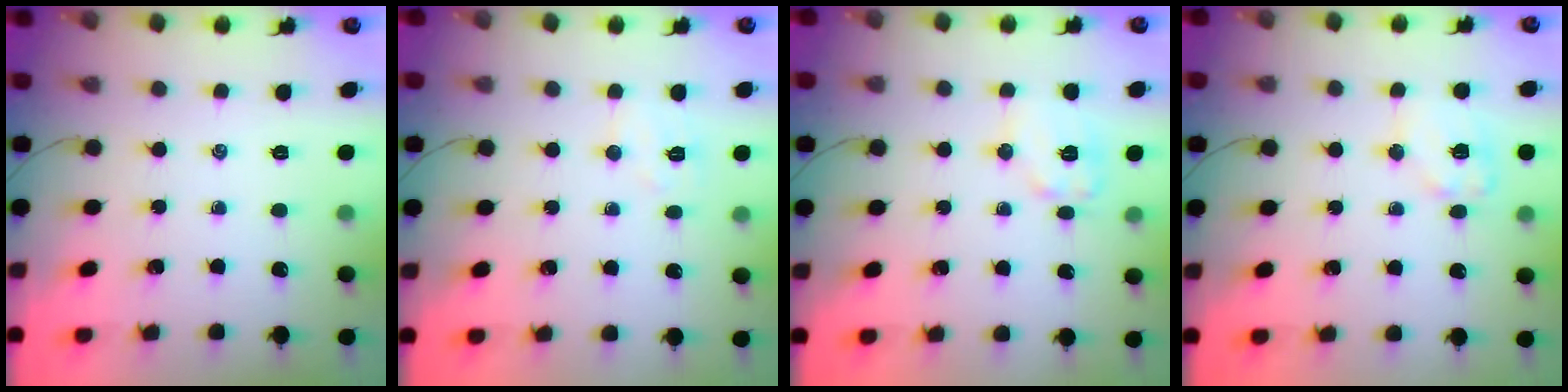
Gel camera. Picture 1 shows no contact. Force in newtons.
{"total": 6.2, "press": 6.1, "slide": 1.3}
{"total": 8.5, "press": 8.5, "slide": 0.1}
{"total": 9.0, "press": 9.0, "slide": 1.2}